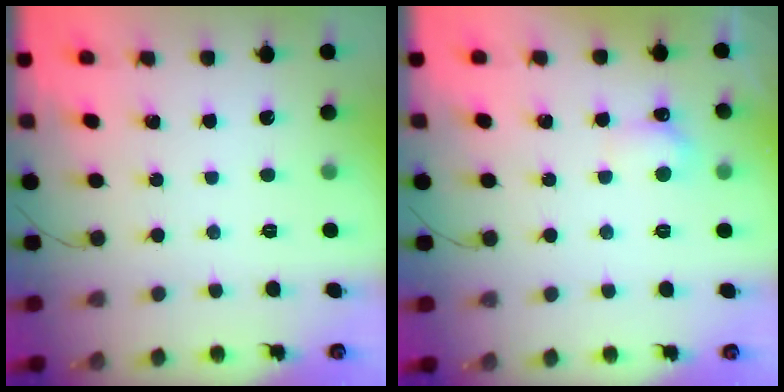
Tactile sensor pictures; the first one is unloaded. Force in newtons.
{"total": 5.1, "press": 4.9, "slide": 1.3}